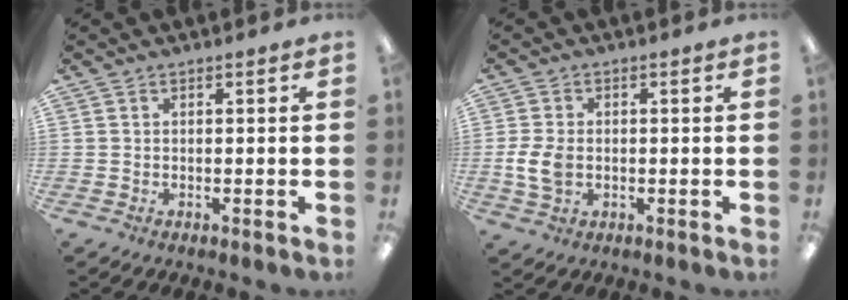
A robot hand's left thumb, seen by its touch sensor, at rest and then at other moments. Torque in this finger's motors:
{"motor_torque": [-0.35, 0.39, 0.30, -0.34, 0.04]}